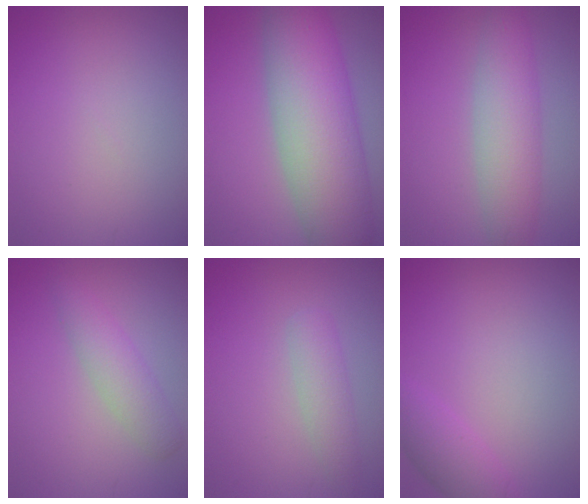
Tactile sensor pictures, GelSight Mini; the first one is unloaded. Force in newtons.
{"total": 11.7, "press": 11.7, "slide": 0.3}
{"total": 5.1, "press": 5.1, "slide": 0.3}
{"total": 2.9, "press": 2.9, "slide": 0.1}
{"total": 2.6, "press": 2.6, "slide": 0.2}
{"total": 3.0, "press": 3.0, "slide": 0.1}